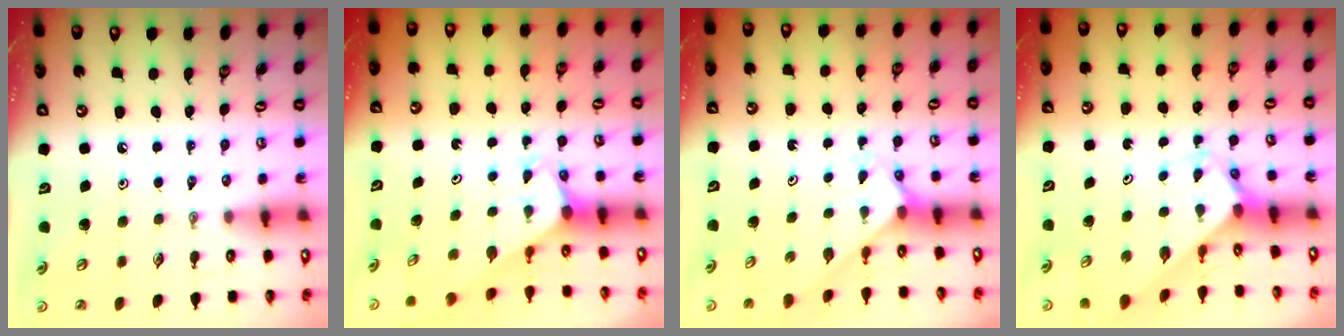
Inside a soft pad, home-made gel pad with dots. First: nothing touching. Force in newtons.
{"total": 2.9, "press": 2.9, "slide": 0.1}
{"total": 2.5, "press": 2.5, "slide": 0.2}
{"total": 2.6, "press": 2.6, "slide": 0.2}